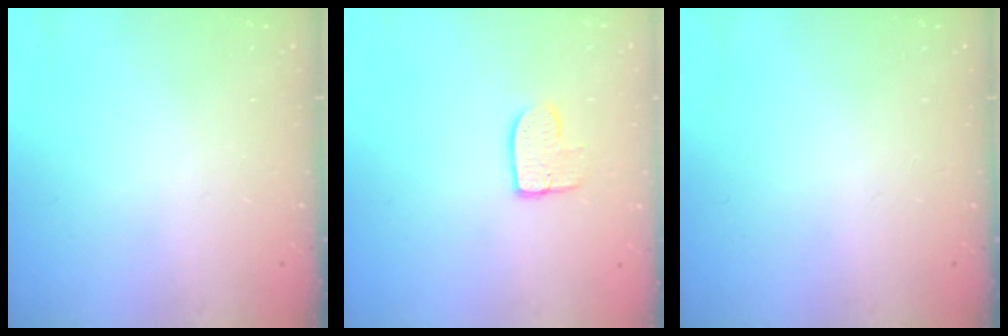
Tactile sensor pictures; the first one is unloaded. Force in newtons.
{"total": 7.9, "press": 7.9, "slide": 0.5}
{"total": 0.0}